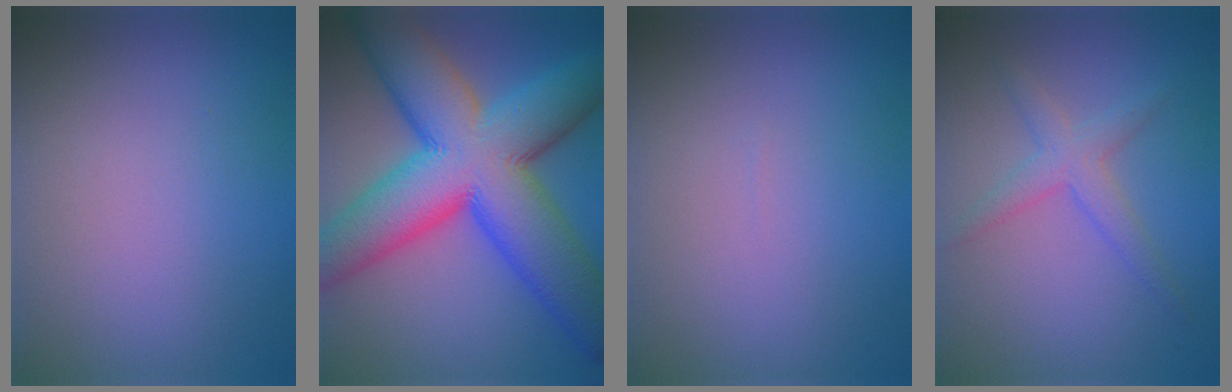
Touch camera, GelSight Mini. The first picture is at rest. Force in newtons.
{"total": 16.9, "press": 16.9, "slide": 0.3}
{"total": 0.0}
{"total": 2.6, "press": 2.6, "slide": 0.1}